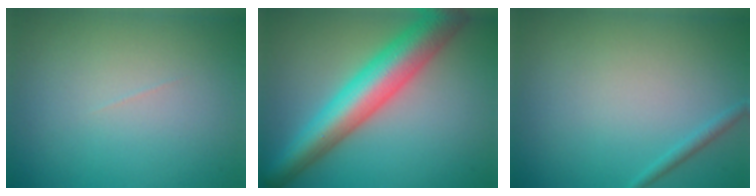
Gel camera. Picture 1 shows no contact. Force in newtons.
{"total": 8.3, "press": 8.3, "slide": 0.1}
{"total": 0.9, "press": 0.9, "slide": 0.1}